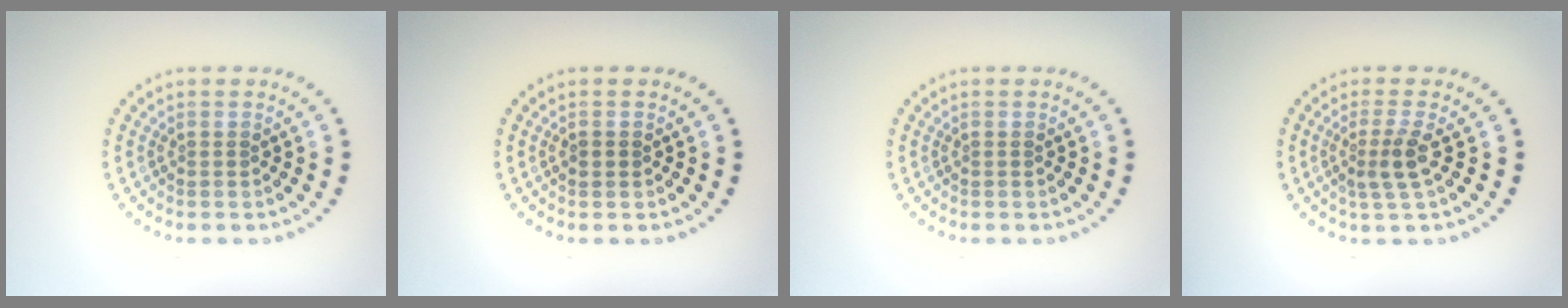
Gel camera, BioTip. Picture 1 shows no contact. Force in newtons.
{"total": 0.9, "press": 0.9, "slide": 0.0}
{"total": 0.0}
{"total": 2.4, "press": 1.8, "slide": 1.5}